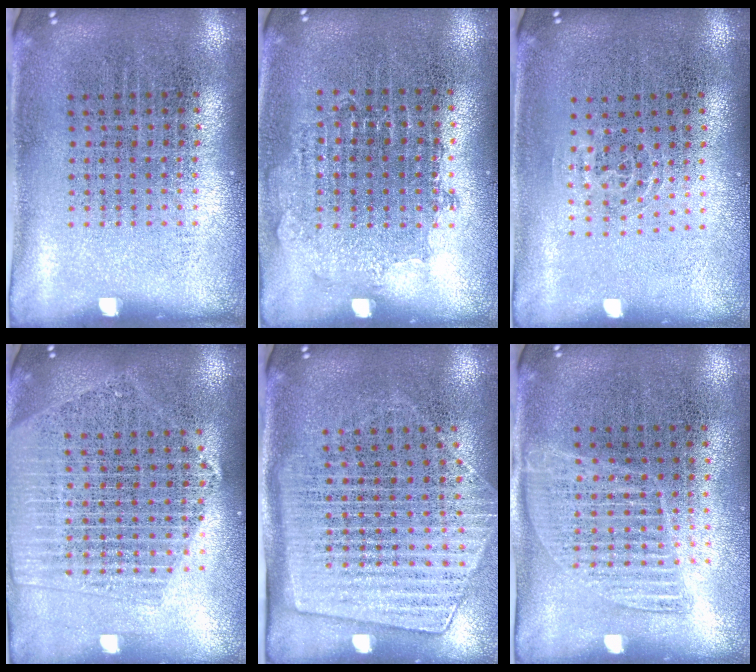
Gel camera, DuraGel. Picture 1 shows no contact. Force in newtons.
{"total": 0.8, "press": 0.8, "slide": 0.2}
{"total": 0.9, "press": 0.5, "slide": 0.8}
{"total": 2.1, "press": 2.0, "slide": 0.9}
{"total": 1.9, "press": 1.6, "slide": 1.0}
{"total": 1.0, "press": 0.9, "slide": 0.5}